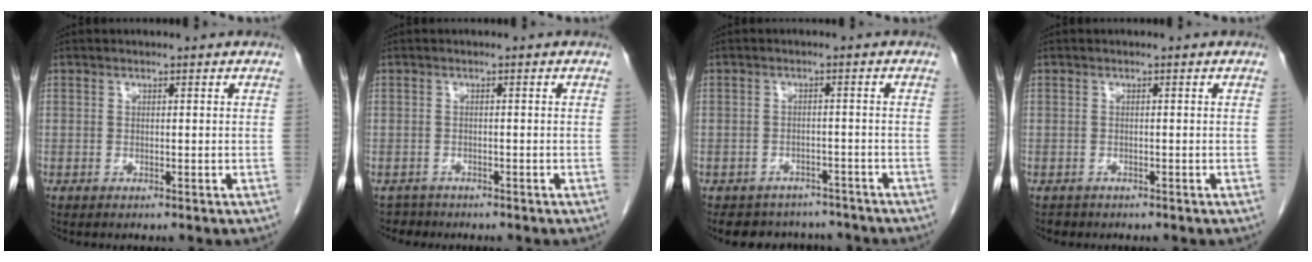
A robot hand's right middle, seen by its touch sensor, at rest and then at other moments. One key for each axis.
{"total": 1.7, "fx": -1.5, "fy": 0.7, "fz": -0.6, "tx": 0.005, "ty": 0.000, "tz": -0.025}
{"total": 8.0, "fx": -7.1, "fy": 3.5, "fz": 0.8, "tx": -0.003, "ty": 0.013, "tz": -0.086}
{"total": 1.0, "fx": -0.8, "fy": 0.5, "fz": -0.1, "tx": -0.007, "ty": 0.001, "tz": -0.013}